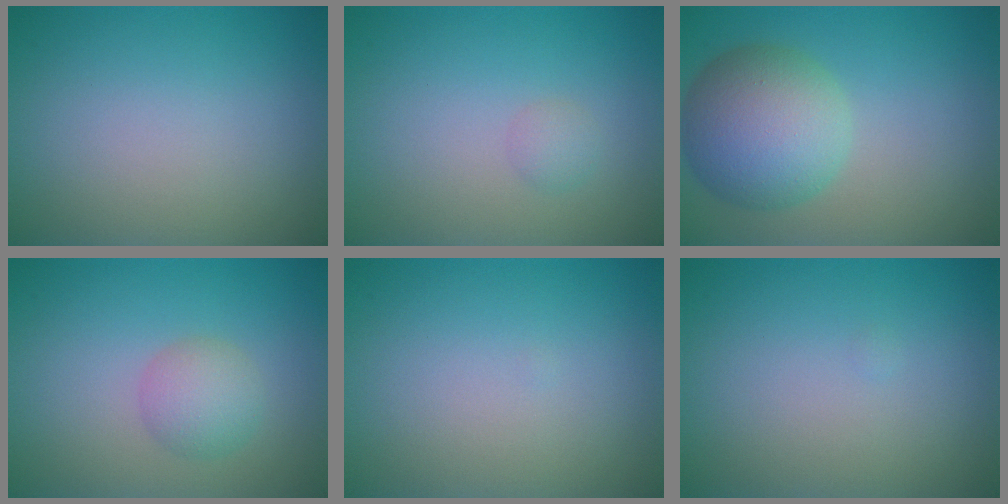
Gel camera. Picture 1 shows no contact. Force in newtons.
{"total": 1.0, "press": 1.0, "slide": 0.0}
{"total": 7.6, "press": 7.6, "slide": 0.3}
{"total": 2.5, "press": 2.5, "slide": 0.1}
{"total": 0.0}
{"total": 0.0}